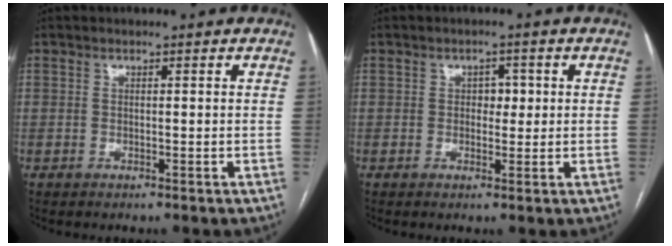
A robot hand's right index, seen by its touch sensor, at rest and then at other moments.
{"total": 2.5, "force": [0.4, 1.6, 1.8], "torque": [-0.020, 0.005, 0.004]}